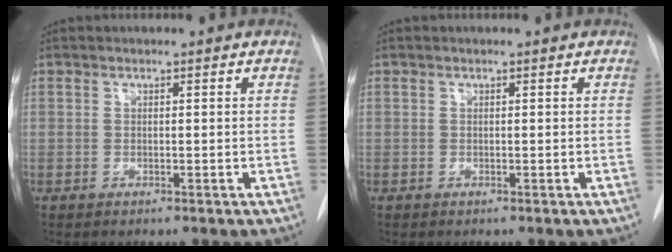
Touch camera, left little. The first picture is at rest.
{"total": 0.0}